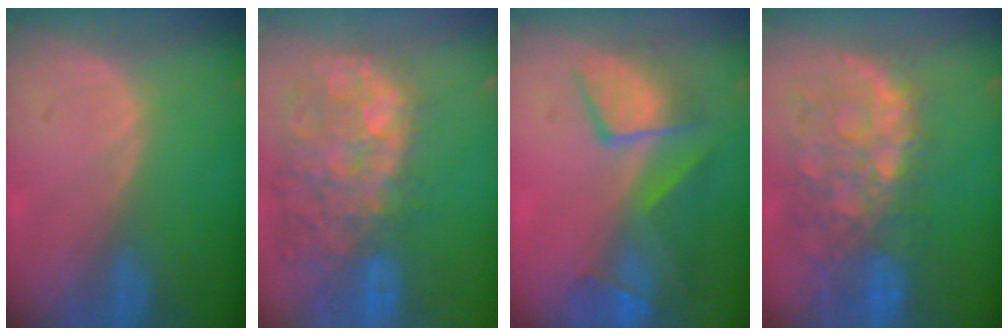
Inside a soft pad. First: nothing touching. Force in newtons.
{"total": 14.0, "press": 11.6, "slide": 7.9}
{"total": 9.8, "press": 8.5, "slide": 4.8}
{"total": 11.0, "press": 9.5, "slide": 5.6}